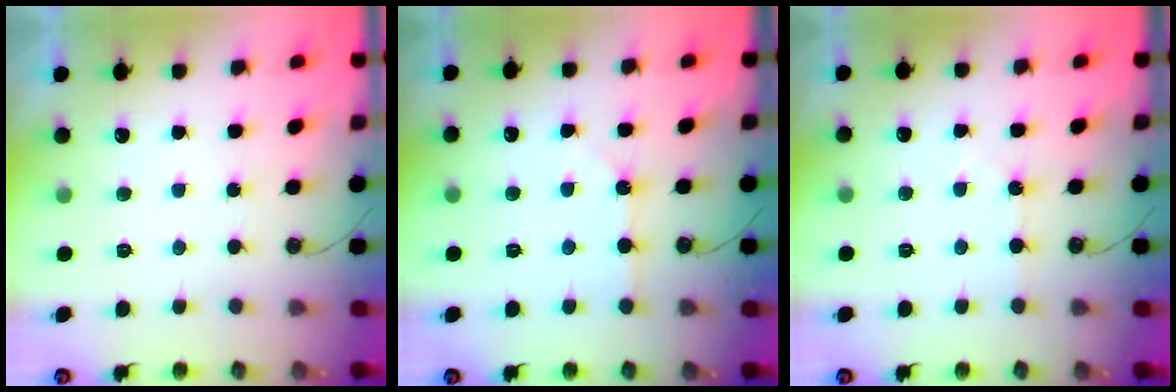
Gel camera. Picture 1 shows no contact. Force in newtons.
{"total": 5.1, "press": 5.0, "slide": 0.7}
{"total": 2.9, "press": 2.8, "slide": 0.5}